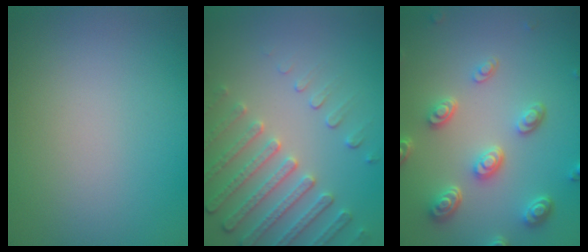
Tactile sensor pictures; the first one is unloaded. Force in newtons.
{"total": 4.7, "press": 3.7, "slide": 2.9}
{"total": 5.2, "press": 3.9, "slide": 3.5}